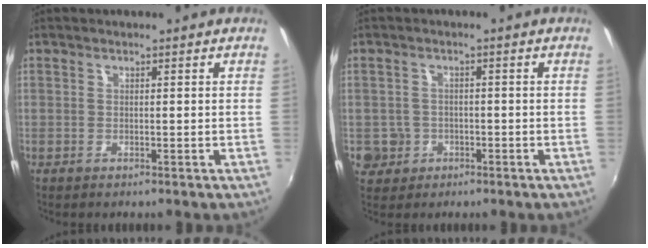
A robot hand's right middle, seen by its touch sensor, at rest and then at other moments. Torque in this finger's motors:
{"motor_torque": [0.26, -0.47, 0.02, 0.00]}